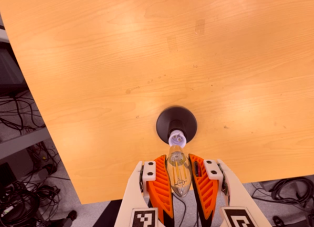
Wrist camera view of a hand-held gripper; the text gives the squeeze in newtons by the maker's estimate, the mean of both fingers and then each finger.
{"total": 20.8, "left": 23.5, "right": 18.0}